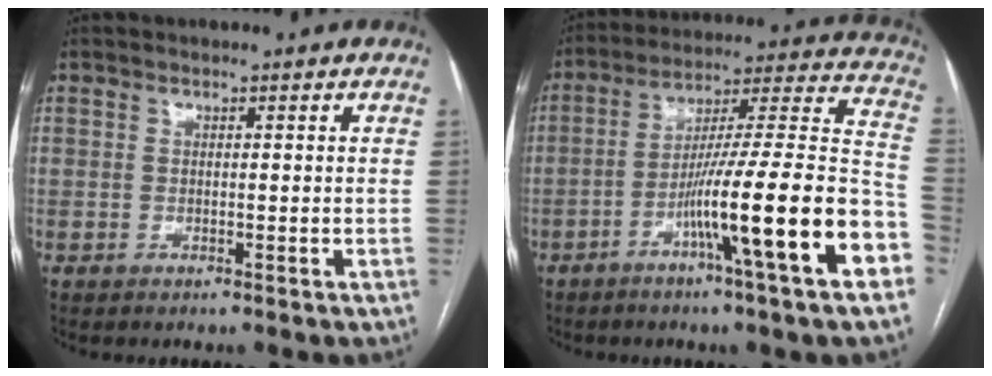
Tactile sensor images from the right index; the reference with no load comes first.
{"total": 21.1, "force": [-8.5, -0.5, 19.2], "torque": [-0.255, -0.001, -0.140]}